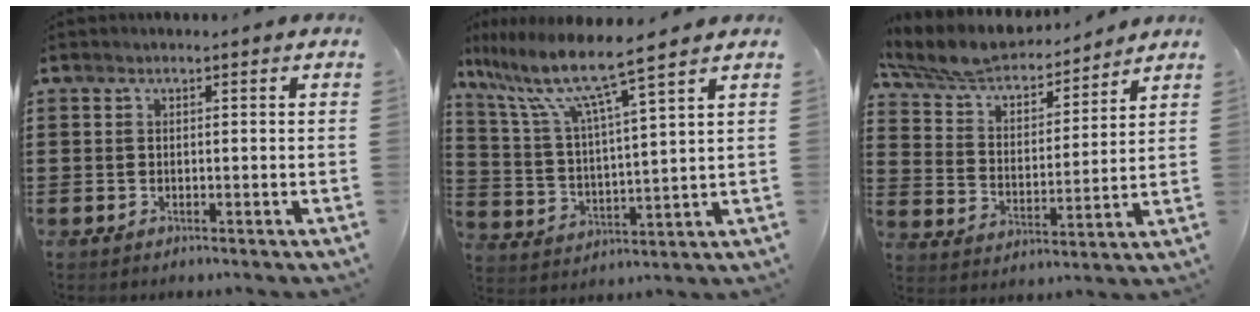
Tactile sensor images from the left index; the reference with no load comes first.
{"total": 9.3, "force": [7.4, -0.1, 5.6], "torque": [-0.140, -0.045, 0.119]}
{"total": 7.1, "force": [6.4, 1.6, 2.6], "torque": [-0.078, -0.040, 0.112]}